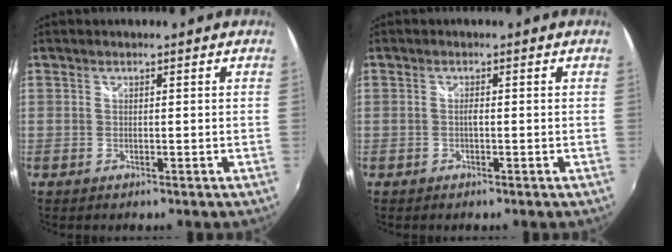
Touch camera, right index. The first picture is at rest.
{"total": 0.8, "force": [-0.2, 0.1, 0.7], "torque": [-0.013, 0.003, -0.005]}